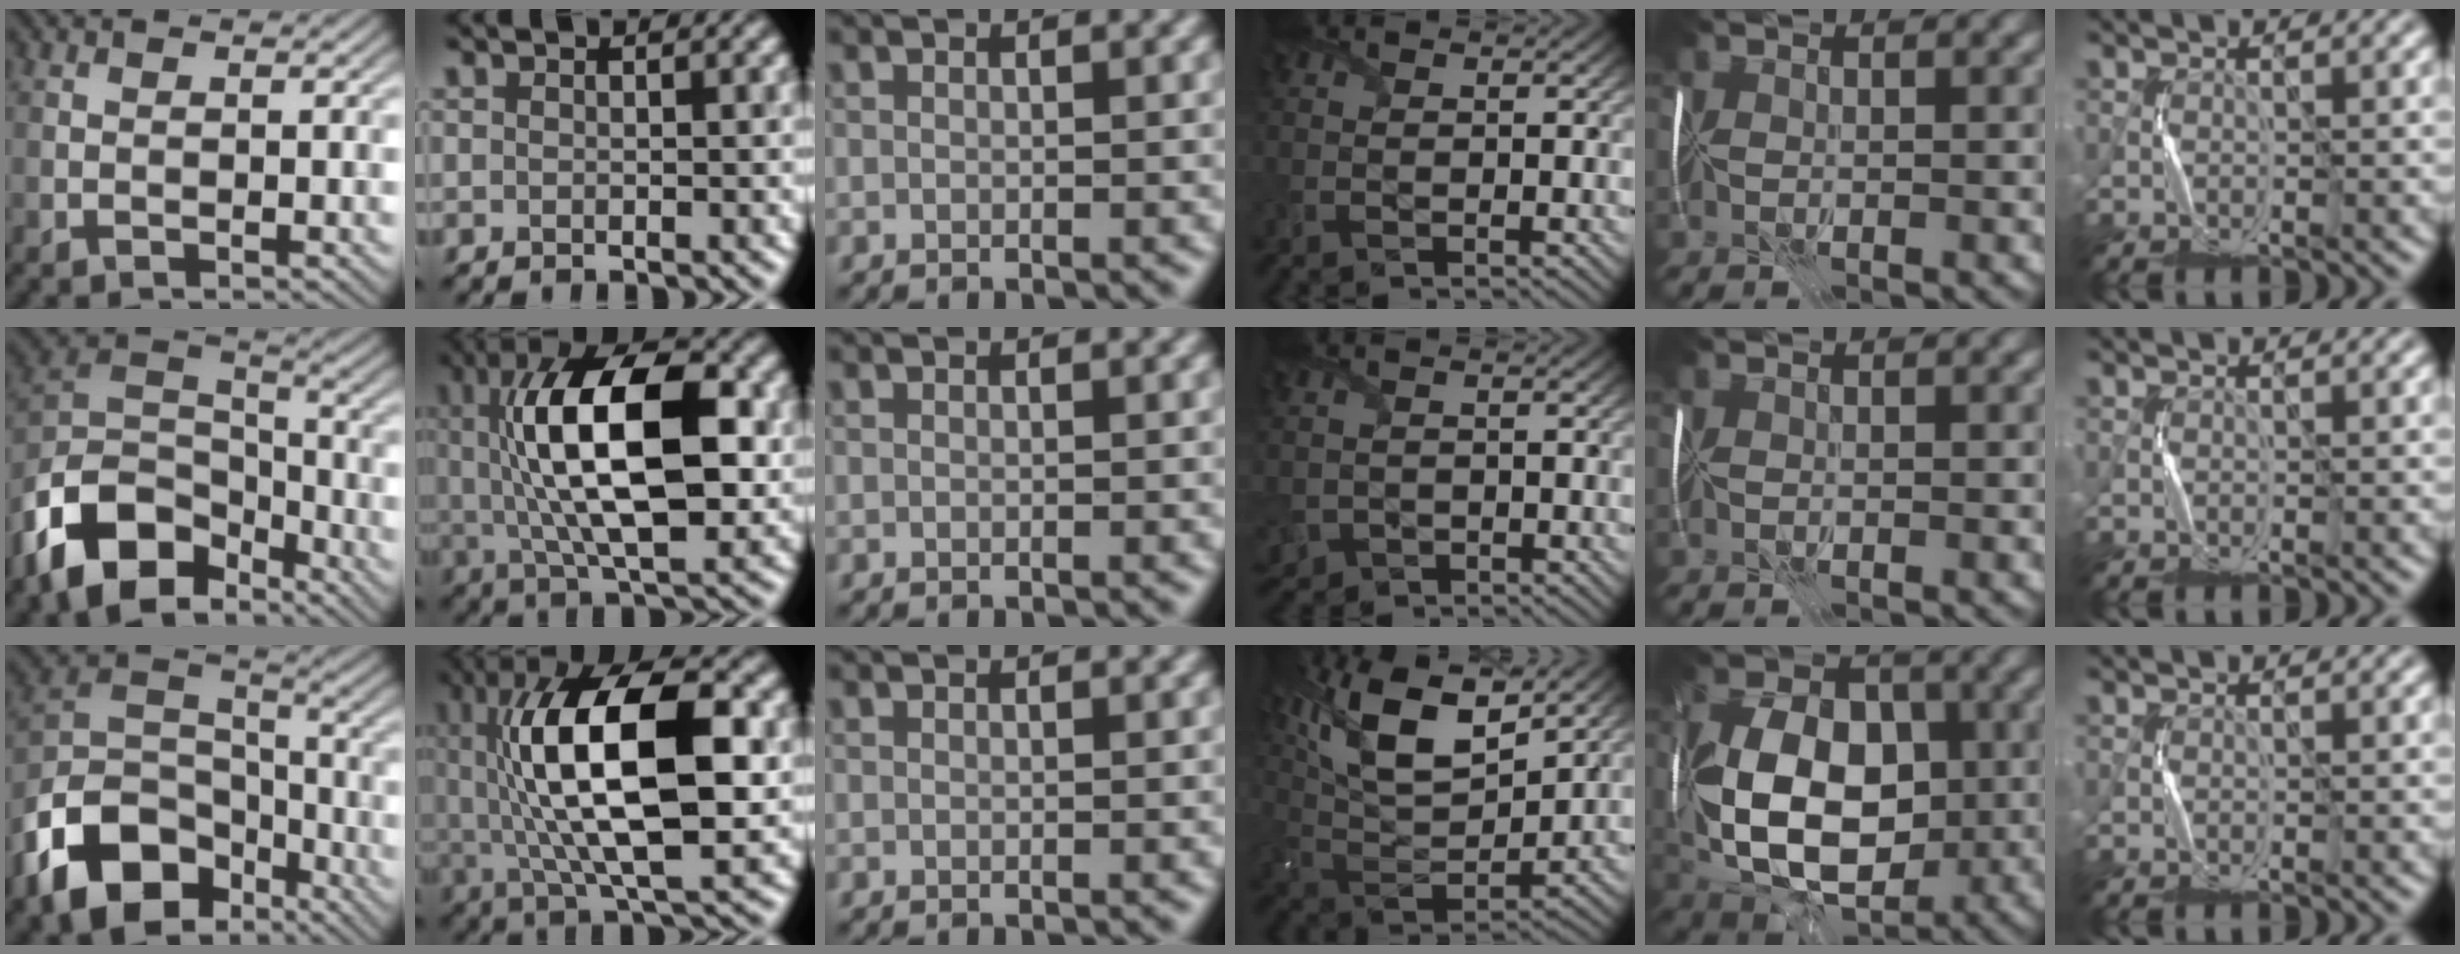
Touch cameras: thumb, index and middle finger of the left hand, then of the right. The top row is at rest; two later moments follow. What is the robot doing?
{"motion": "fold", "object": "plastic wrap"}